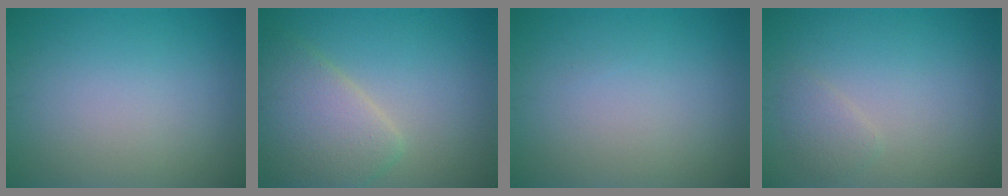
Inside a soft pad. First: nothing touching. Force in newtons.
{"total": 5.4, "press": 5.3, "slide": 0.4}
{"total": 0.0}
{"total": 1.3, "press": 1.3, "slide": 0.1}